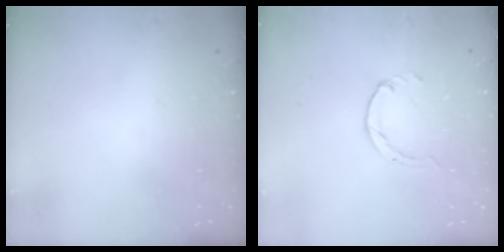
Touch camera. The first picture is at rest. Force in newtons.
{"total": 0.5, "press": 0.5, "slide": 0.1}